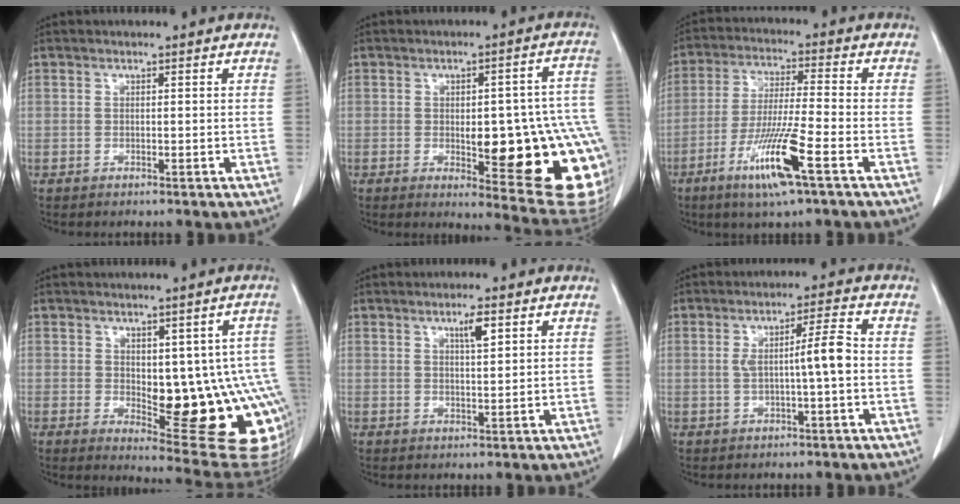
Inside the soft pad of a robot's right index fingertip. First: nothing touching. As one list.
[{"total": 22.3, "force": [-4.4, 5.6, 21.1], "torque": [-0.170, 0.014, -0.030]}, {"total": 11.5, "force": [-5.5, -0.1, 10.1], "torque": [-0.198, -0.022, -0.105]}, {"total": 17.3, "force": [-2.1, 6.1, 16.0], "torque": [-0.126, 0.010, -0.002]}, {"total": 2.9, "force": [1.5, 0.3, 2.5], "torque": [-0.043, -0.002, 0.025]}, {"total": 5.2, "force": [-0.3, 0.0, 5.2], "torque": [-0.089, 0.009, -0.002]}]